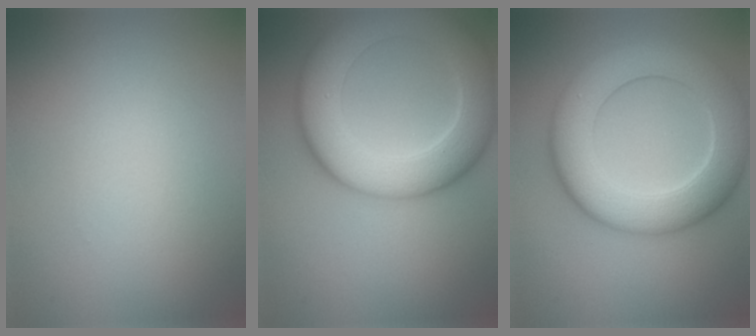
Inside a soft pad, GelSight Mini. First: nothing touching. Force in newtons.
{"total": 9.6, "press": 9.6, "slide": 0.4}
{"total": 9.2, "press": 9.2, "slide": 0.6}